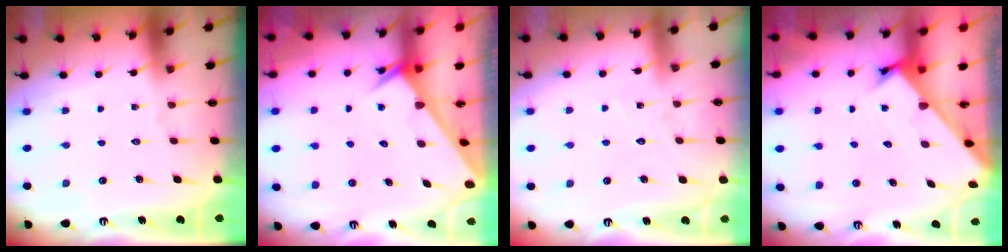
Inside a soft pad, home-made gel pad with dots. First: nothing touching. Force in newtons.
{"total": 2.3, "press": 2.3, "slide": 0.1}
{"total": 5.8, "press": 5.8, "slide": 0.3}
{"total": 2.5, "press": 2.5, "slide": 0.2}